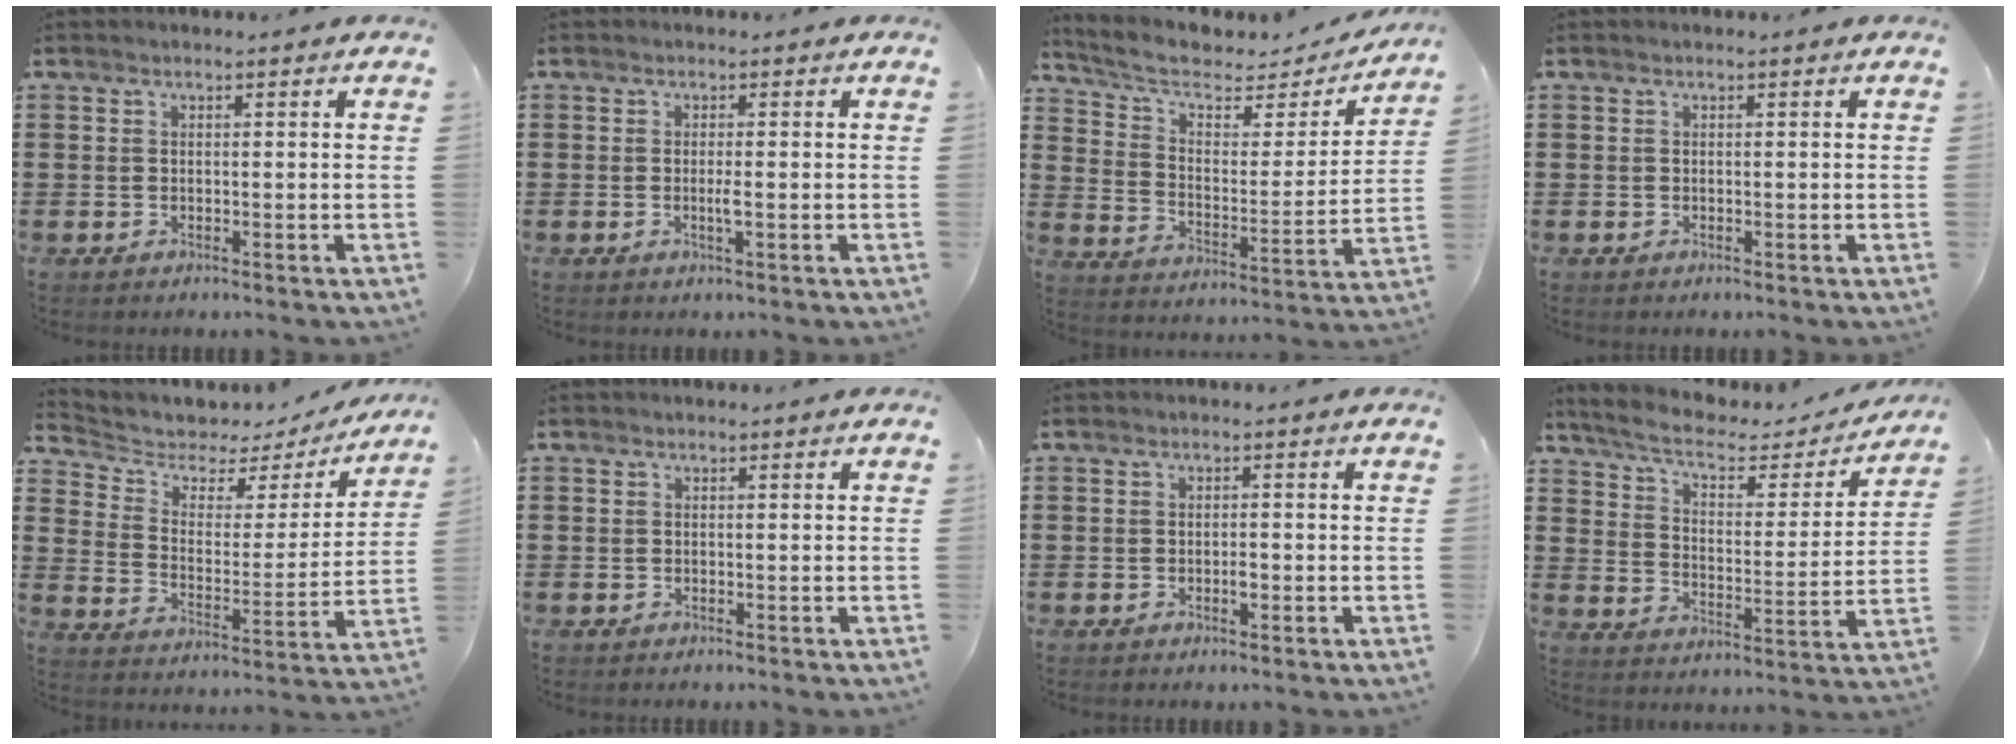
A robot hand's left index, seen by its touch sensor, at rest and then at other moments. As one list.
[{"total": 1.5, "force": [-0.2, 0.0, 1.5], "torque": [-0.028, -0.002, -0.004]}, {"total": 6.4, "force": [4.9, 2.3, 3.2], "torque": [-0.086, -0.030, 0.085]}, {"total": 0.0}, {"total": 4.2, "force": [3.2, 2.4, 1.1], "torque": [-0.048, -0.020, 0.048]}, {"total": 0.0}, {"total": 1.3, "force": [-0.3, 0.4, 1.2], "torque": [-0.023, -0.004, -0.004]}, {"total": 5.3, "force": [4.0, 2.1, 2.8], "torque": [-0.075, -0.023, 0.065]}]